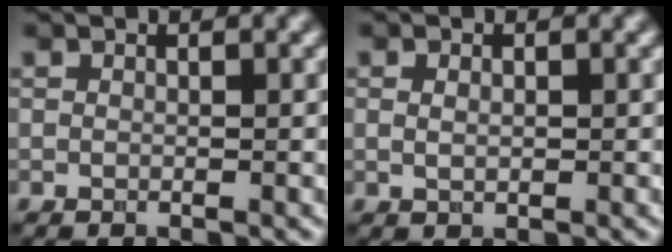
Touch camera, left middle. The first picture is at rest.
{"total": 1.1, "force": [0.2, 0.7, 0.8], "torque": [-0.015, -0.001, 0.006]}